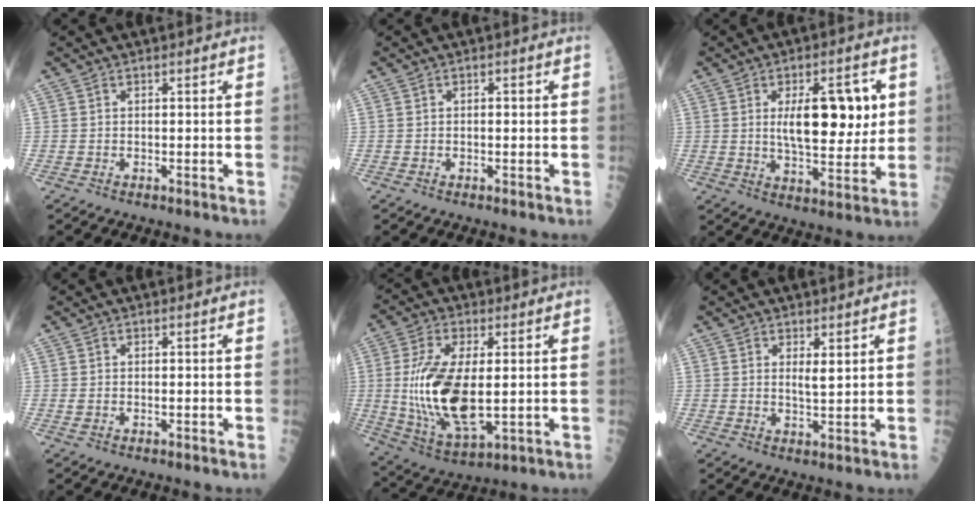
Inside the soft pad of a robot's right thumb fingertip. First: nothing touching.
{"total": 0.6, "force": [0.0, 0.2, 0.5], "torque": [-0.007, 0.000, 0.000]}
{"total": 14.2, "force": [2.9, 5.9, 12.6], "torque": [-0.160, -0.014, 0.049]}
{"total": 0.8, "force": [0.0, 0.4, 0.7], "torque": [-0.015, 0.002, 0.001]}
{"total": 17.1, "force": [0.1, 7.2, 15.5], "torque": [-0.315, -0.019, 0.015]}
{"total": 2.3, "force": [1.2, 0.7, 1.9], "torque": [-0.029, -0.012, 0.023]}